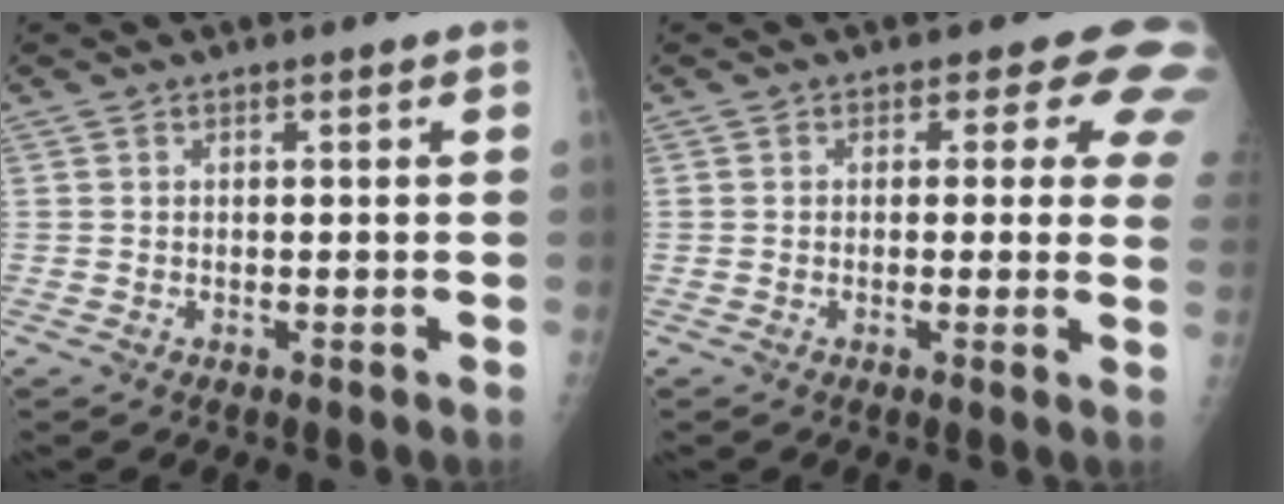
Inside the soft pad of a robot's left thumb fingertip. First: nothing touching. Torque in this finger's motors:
{"motor_torque": [3.37, 1.64, 1.30, -0.95, 0.22]}